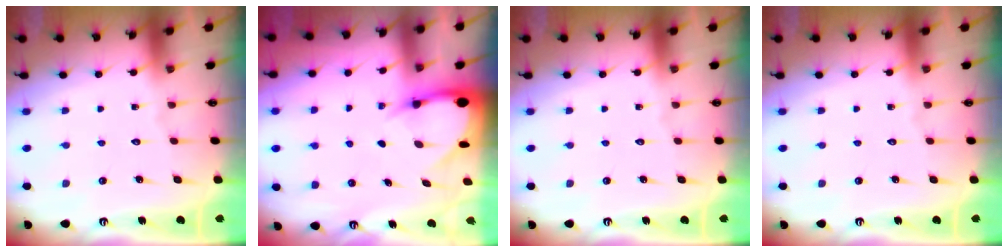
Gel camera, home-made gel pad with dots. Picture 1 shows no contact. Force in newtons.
{"total": 4.0, "press": 4.0, "slide": 0.6}
{"total": 0.0}
{"total": 0.0}